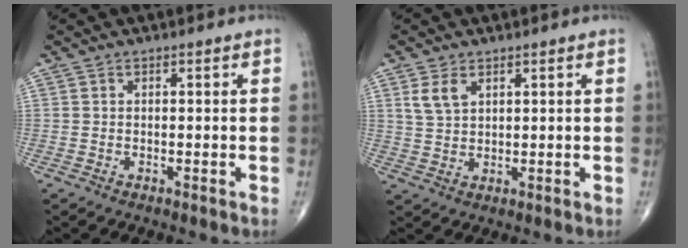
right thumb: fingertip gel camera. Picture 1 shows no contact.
{"total": 4.1, "force": [2.0, 2.4, 2.7], "torque": [-0.050, -0.004, 0.047]}